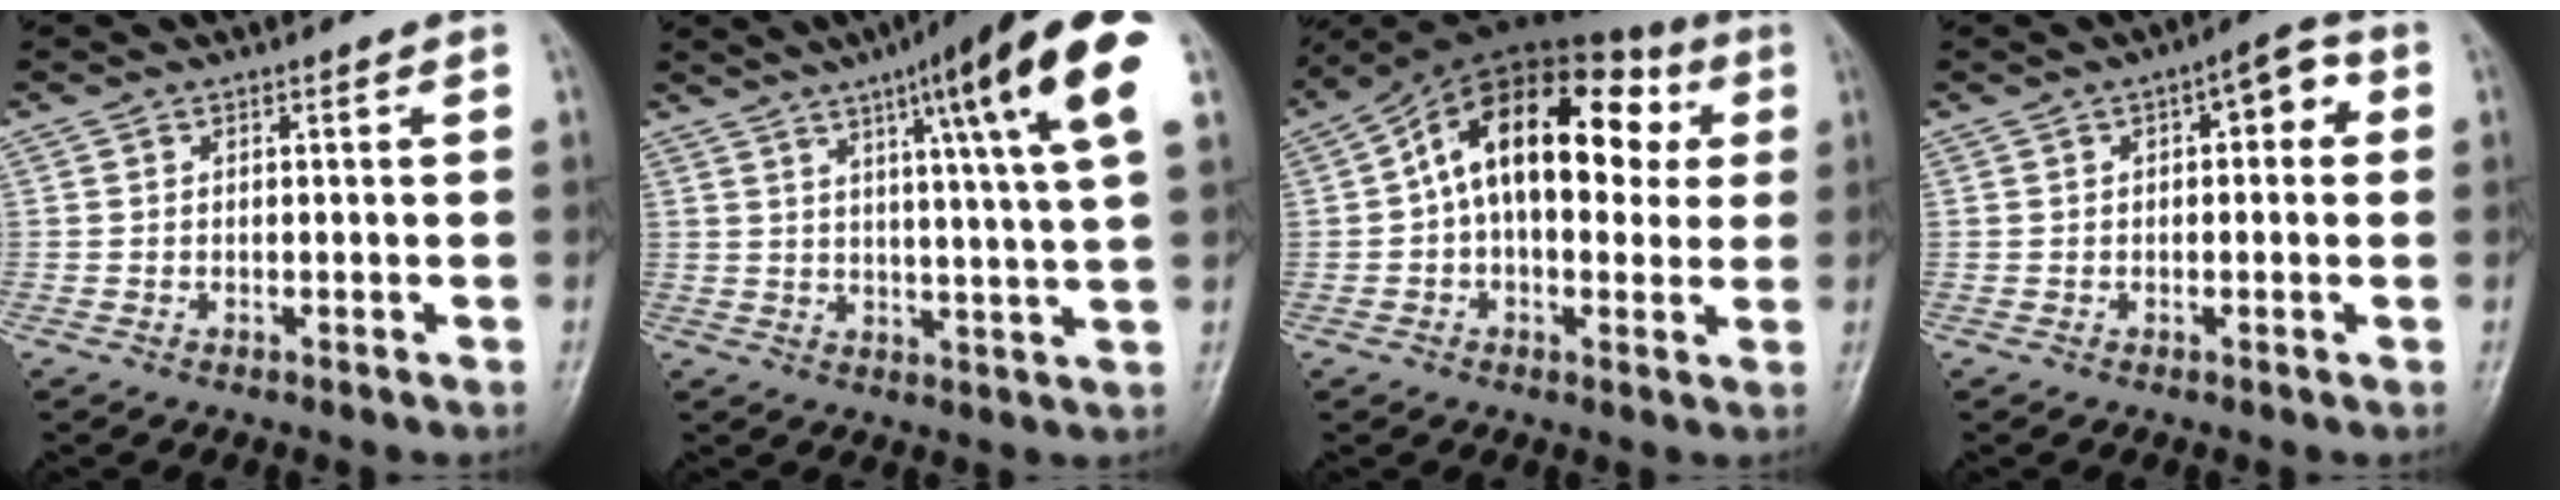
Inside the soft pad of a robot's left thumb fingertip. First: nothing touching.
{"total": 19.0, "force": [8.4, 1.8, 17.0], "torque": [-0.231, -0.019, 0.107]}
{"total": 19.7, "force": [3.3, 11.4, 15.8], "torque": [-0.207, 0.038, 0.038]}
{"total": 6.4, "force": [1.3, 3.1, 5.4], "torque": [-0.050, 0.021, 0.007]}